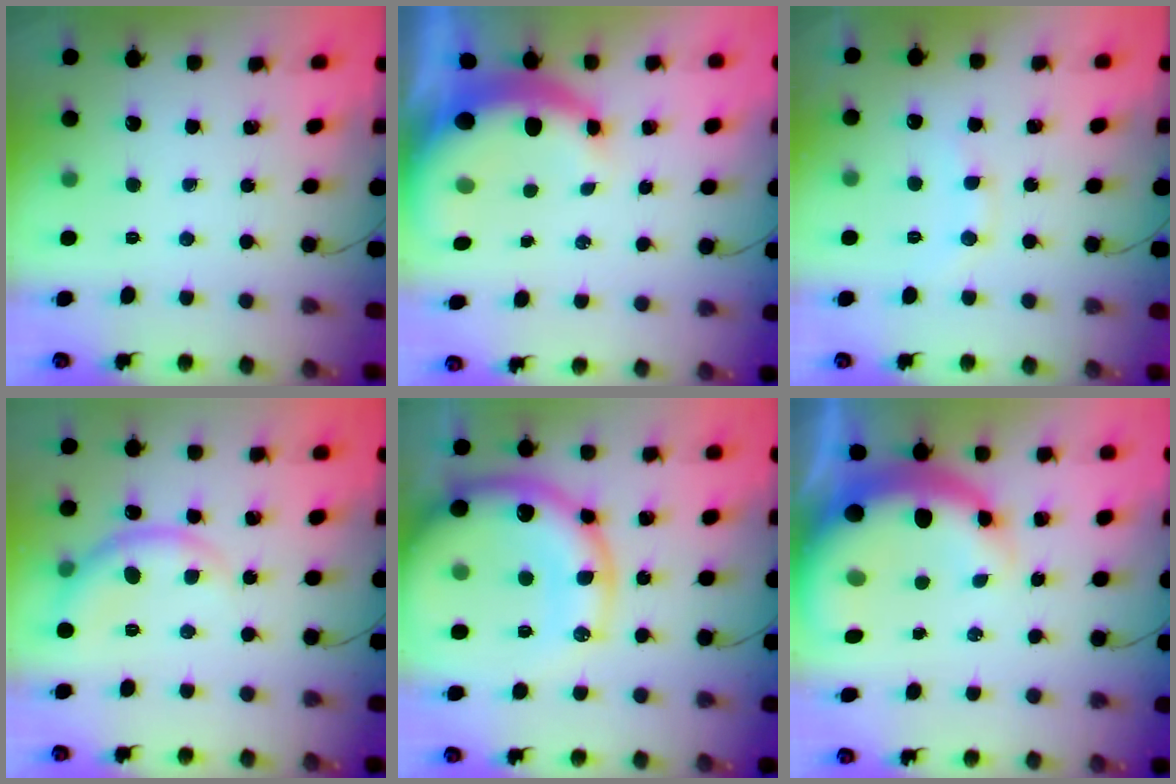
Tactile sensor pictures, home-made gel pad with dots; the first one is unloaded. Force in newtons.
{"total": 8.1, "press": 8.0, "slide": 1.3}
{"total": 8.4, "press": 8.3, "slide": 1.4}
{"total": 6.7, "press": 6.7, "slide": 0.9}
{"total": 25.5, "press": 25.0, "slide": 4.9}
{"total": 13.7, "press": 13.5, "slide": 2.6}